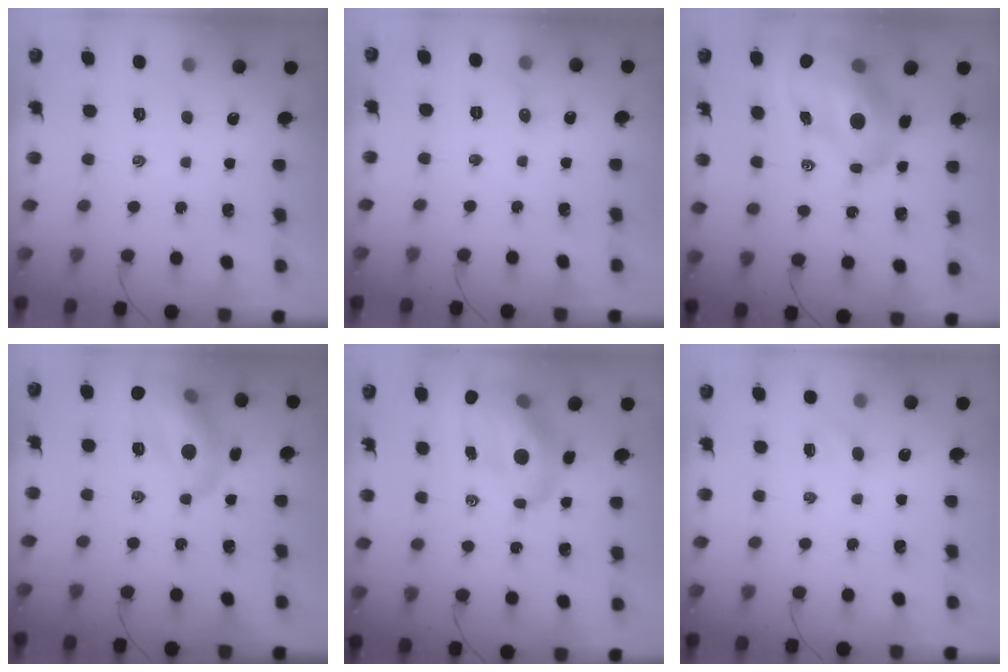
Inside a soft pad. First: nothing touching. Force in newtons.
{"total": 3.8, "press": 3.6, "slide": 1.2}
{"total": 19.0, "press": 18.2, "slide": 5.6}
{"total": 15.0, "press": 15.0, "slide": 1.3}
{"total": 13.9, "press": 13.3, "slide": 4.1}
{"total": 1.6, "press": 1.5, "slide": 0.6}